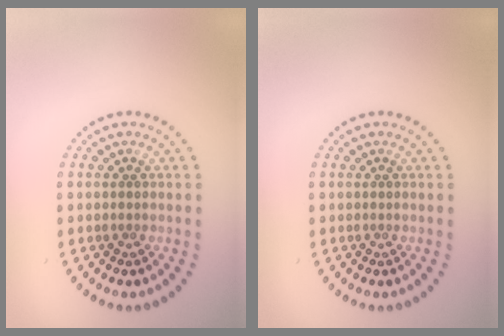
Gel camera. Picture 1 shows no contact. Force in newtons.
{"total": 0.0}